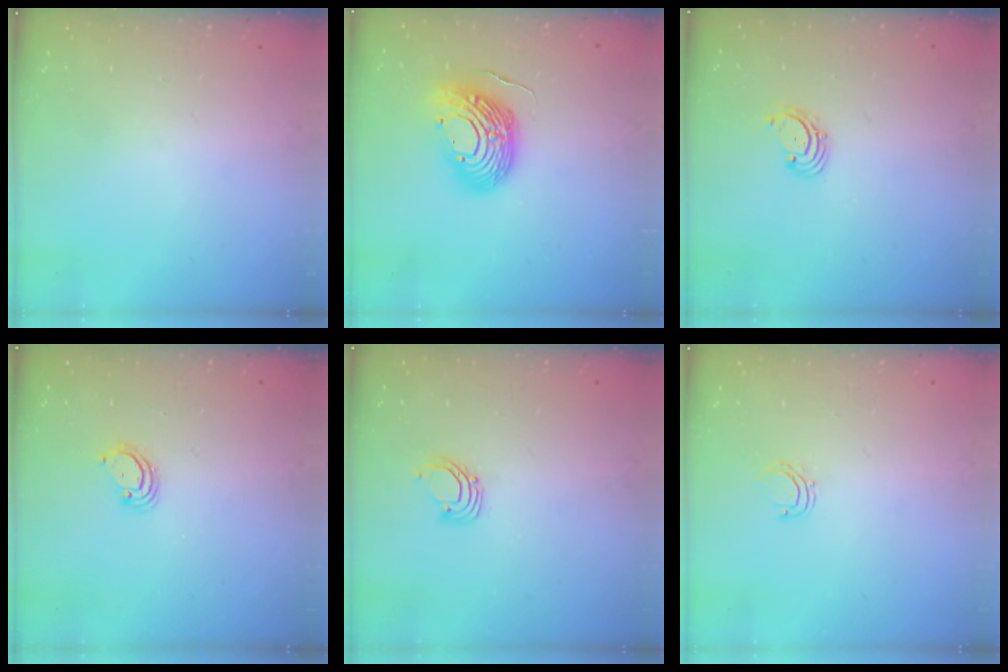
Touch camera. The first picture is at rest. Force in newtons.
{"total": 14.0, "press": 13.9, "slide": 2.3}
{"total": 1.6, "press": 1.6, "slide": 0.2}
{"total": 3.2, "press": 3.2, "slide": 0.2}
{"total": 2.9, "press": 2.9, "slide": 0.3}
{"total": 4.7, "press": 4.7, "slide": 0.3}